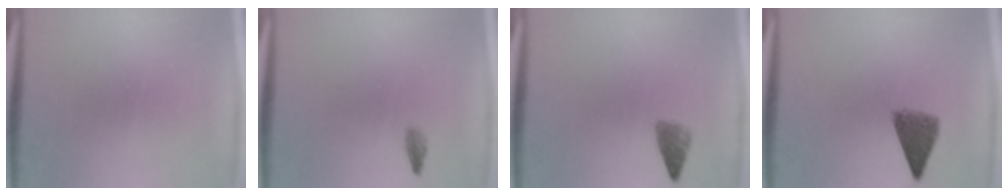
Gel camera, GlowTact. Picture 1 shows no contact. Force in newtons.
{"total": 0.9}
{"total": 2.2}
{"total": 5.1}